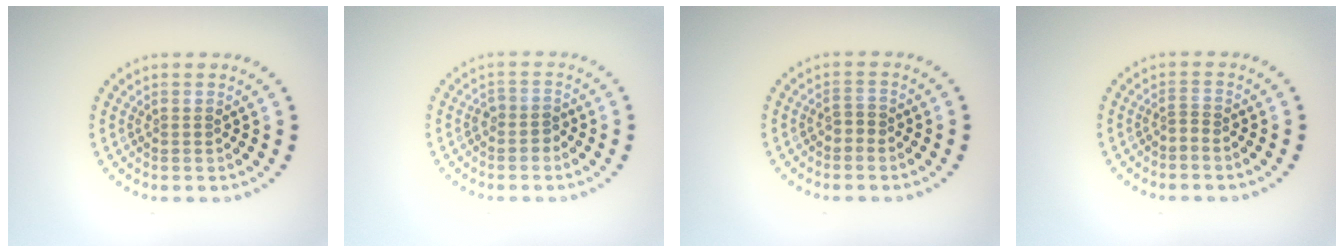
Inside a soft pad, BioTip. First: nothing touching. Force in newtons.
{"total": 1.4, "press": 1.2, "slide": 0.8}
{"total": 1.0, "press": 0.8, "slide": 0.6}
{"total": 0.6, "press": 0.0, "slide": 0.6}